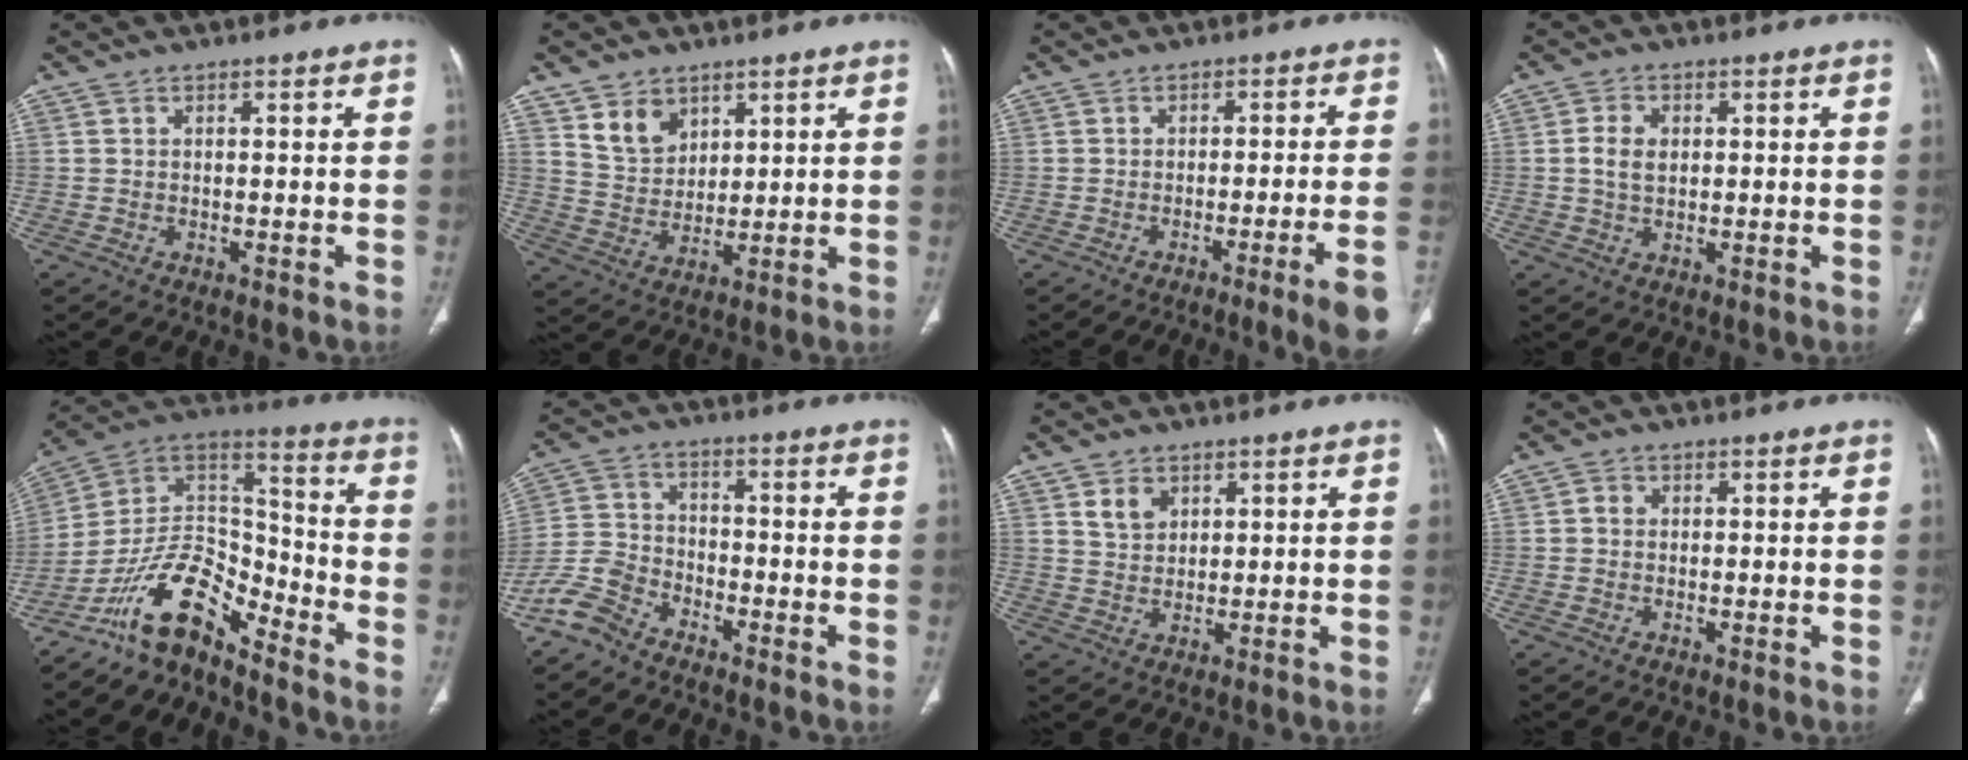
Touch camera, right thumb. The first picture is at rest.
{"total": 7.5, "force": [4.4, 5.2, 3.1], "torque": [-0.032, -0.031, 0.093]}
{"total": 8.5, "force": [-4.6, -0.8, 7.1], "torque": [-0.100, 0.013, -0.065]}
{"total": 4.0, "force": [0.5, 2.7, 2.9], "torque": [-0.057, 0.003, 0.009]}
{"total": 13.6, "force": [-10.7, 5.0, 6.7], "torque": [-0.105, 0.107, -0.203]}
{"total": 7.4, "force": [-6.0, 3.7, 2.2], "torque": [-0.050, 0.028, -0.132]}
{"total": 4.4, "force": [2.3, 3.2, 2.0], "torque": [-0.019, -0.018, 0.048]}
{"total": 1.4, "force": [0.1, 1.3, 0.5], "torque": [-0.004, 0.003, 0.000]}